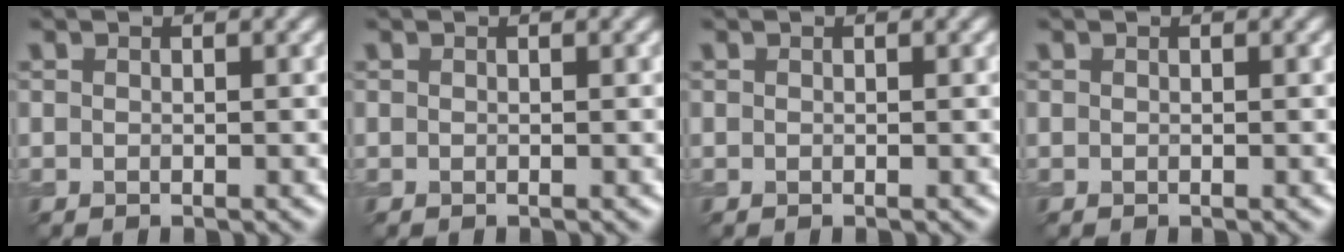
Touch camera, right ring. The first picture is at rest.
{"total": 0.0}
{"total": 0.0}
{"total": 0.0}